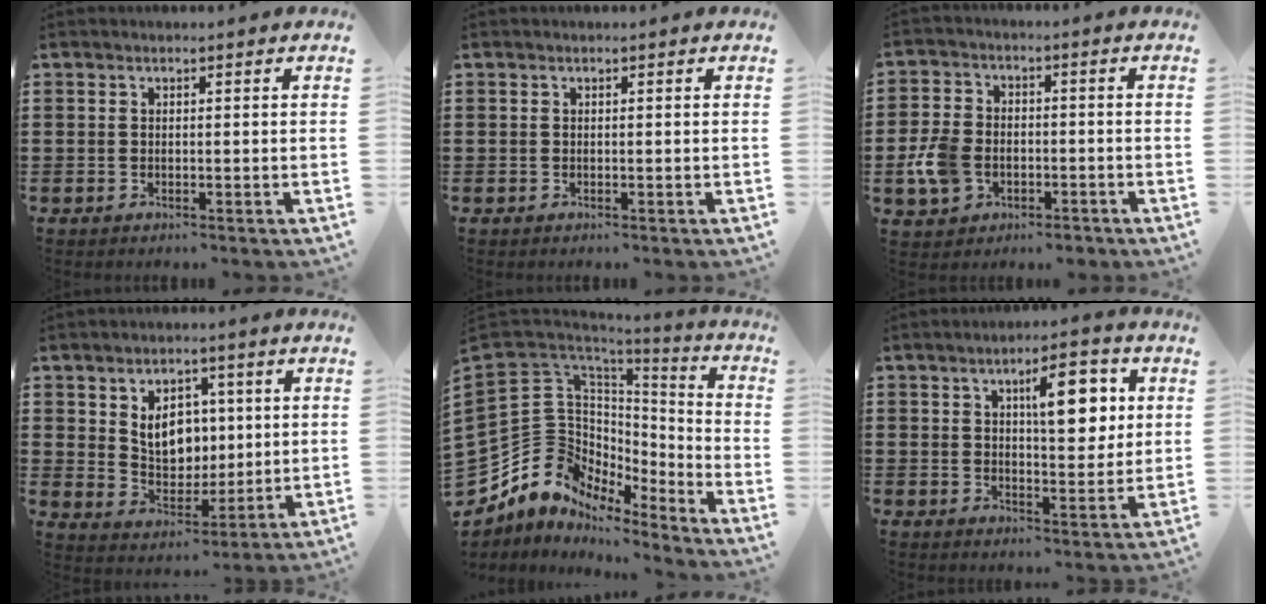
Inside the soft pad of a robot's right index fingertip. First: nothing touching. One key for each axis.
{"total": 0.0}
{"total": 6.7, "fx": -2.5, "fy": 4.7, "fz": 4.0, "tx": -0.111, "ty": 0.002, "tz": -0.054}
{"total": 7.5, "fx": 2.0, "fy": 5.8, "fz": 4.4, "tx": -0.083, "ty": 0.010, "tz": 0.033}
{"total": 10.9, "fx": -2.8, "fy": 9.9, "fz": 3.7, "tx": -0.120, "ty": -0.017, "tz": -0.052}
{"total": 9.3, "fx": 3.3, "fy": 3.8, "fz": 7.8, "tx": -0.111, "ty": -0.005, "tz": 0.046}